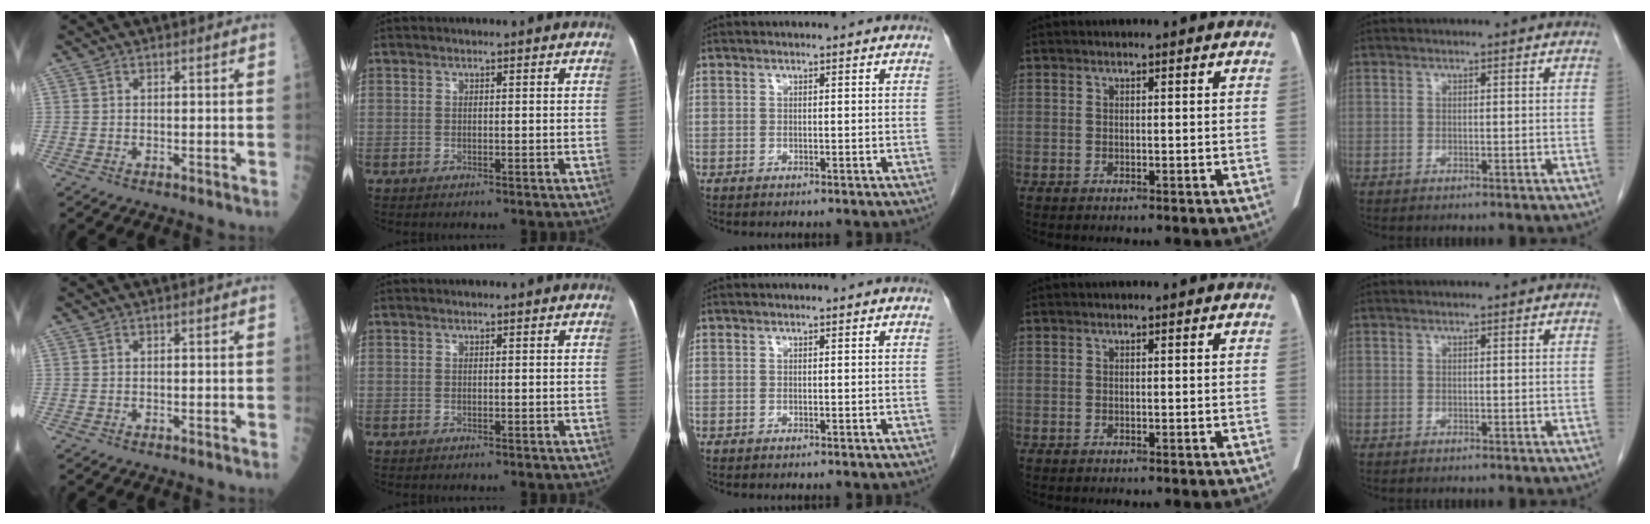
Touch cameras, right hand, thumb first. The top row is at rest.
{}